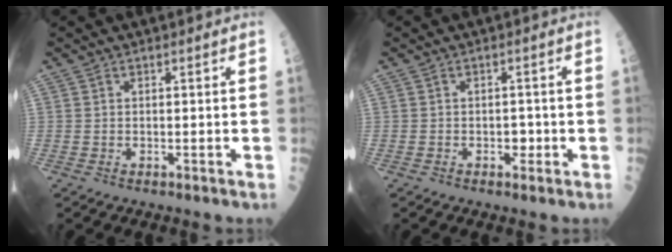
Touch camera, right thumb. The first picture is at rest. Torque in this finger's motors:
{"motor_torque": [0.48, 0.38, 0.13, 0.20, 0.00]}